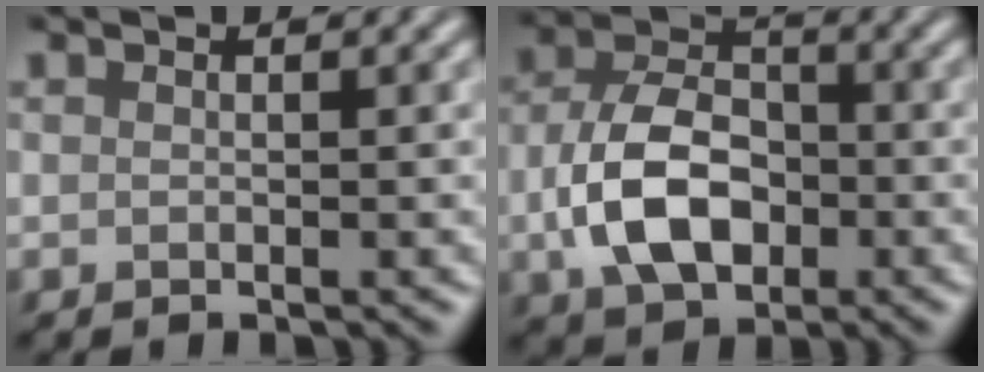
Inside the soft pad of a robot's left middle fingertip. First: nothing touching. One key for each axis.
{"total": 7.3, "fx": -1.6, "fy": 4.9, "fz": 5.1, "tx": -0.104, "ty": 0.005, "tz": -0.034}